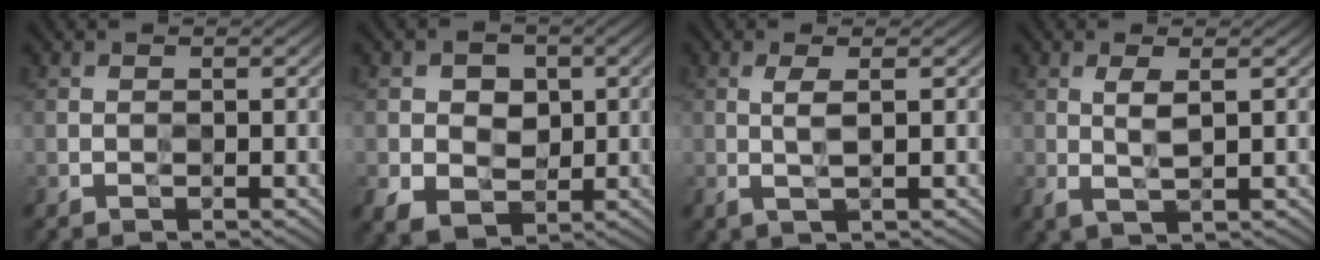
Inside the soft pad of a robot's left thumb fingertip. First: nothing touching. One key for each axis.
{"total": 5.9, "fx": 0.1, "fy": 5.0, "fz": 3.1, "tx": -0.060, "ty": -0.003, "tz": -0.004}
{"total": 2.4, "fx": 0.5, "fy": 0.2, "fz": 2.4, "tx": -0.050, "ty": 0.005, "tz": 0.009}
{"total": 3.0, "fx": 0.8, "fy": 0.7, "fz": 2.8, "tx": -0.059, "ty": -0.001, "tz": 0.018}